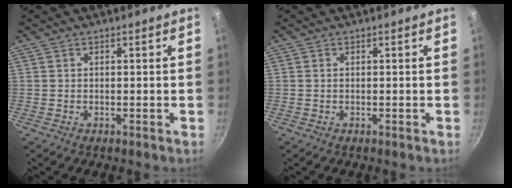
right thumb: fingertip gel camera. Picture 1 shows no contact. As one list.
[{"total": 0.0}]